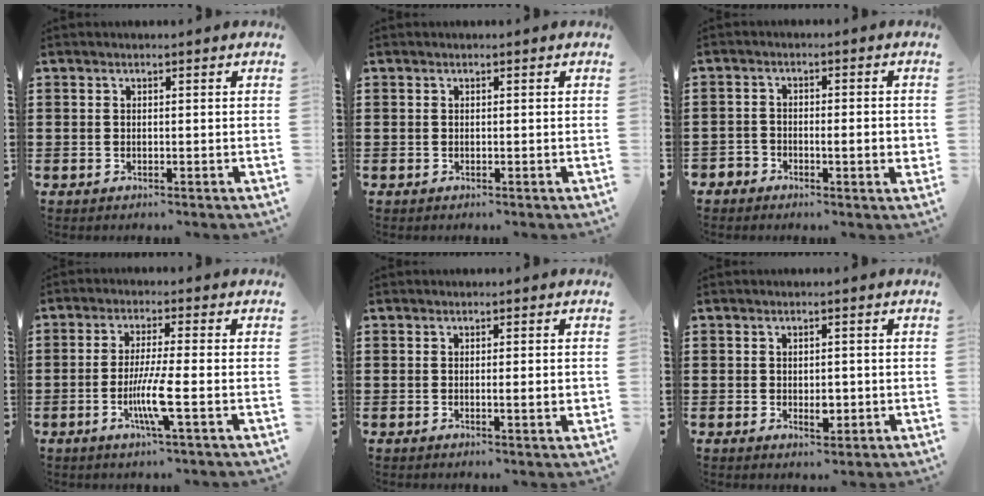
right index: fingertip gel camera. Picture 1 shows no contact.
{"total": 0.0}
{"total": 3.3, "force": [-1.6, 1.5, 2.4], "torque": [-0.043, 0.003, -0.031]}
{"total": 6.7, "force": [-2.0, 0.1, 6.4], "torque": [-0.129, -0.021, -0.041]}
{"total": 2.1, "force": [-0.2, 0.1, 2.1], "torque": [-0.036, -0.007, -0.004]}
{"total": 2.6, "force": [-0.3, 1.4, 2.2], "torque": [-0.032, -0.002, -0.006]}